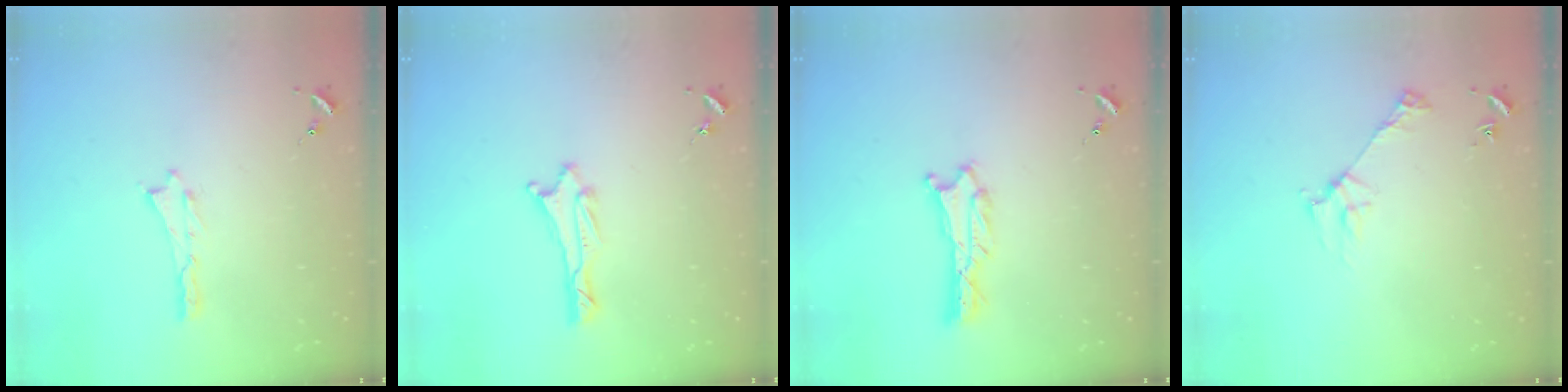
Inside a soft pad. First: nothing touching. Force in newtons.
{"total": 1.1, "press": 1.1, "slide": 0.1}
{"total": 0.7, "press": 0.7, "slide": 0.1}
{"total": 2.8, "press": 2.8, "slide": 0.3}